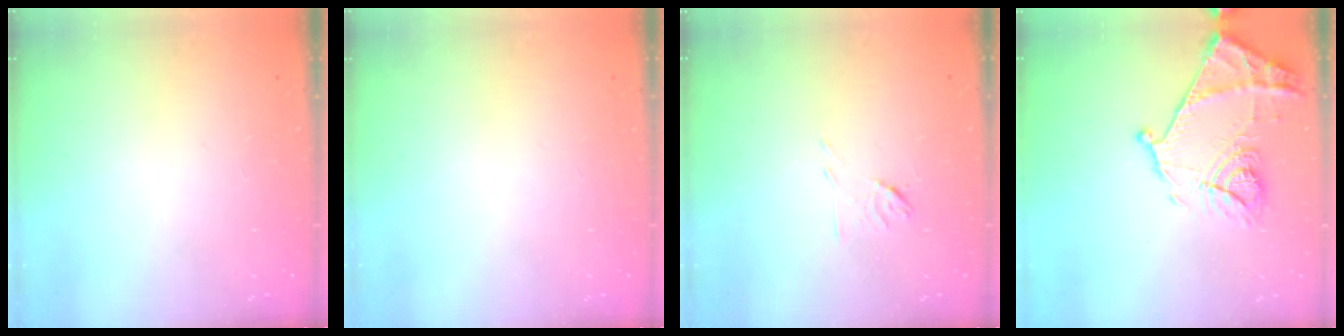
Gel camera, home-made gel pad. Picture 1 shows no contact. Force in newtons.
{"total": 0.0}
{"total": 5.3, "press": 5.2, "slide": 1.0}
{"total": 16.5, "press": 16.4, "slide": 1.4}